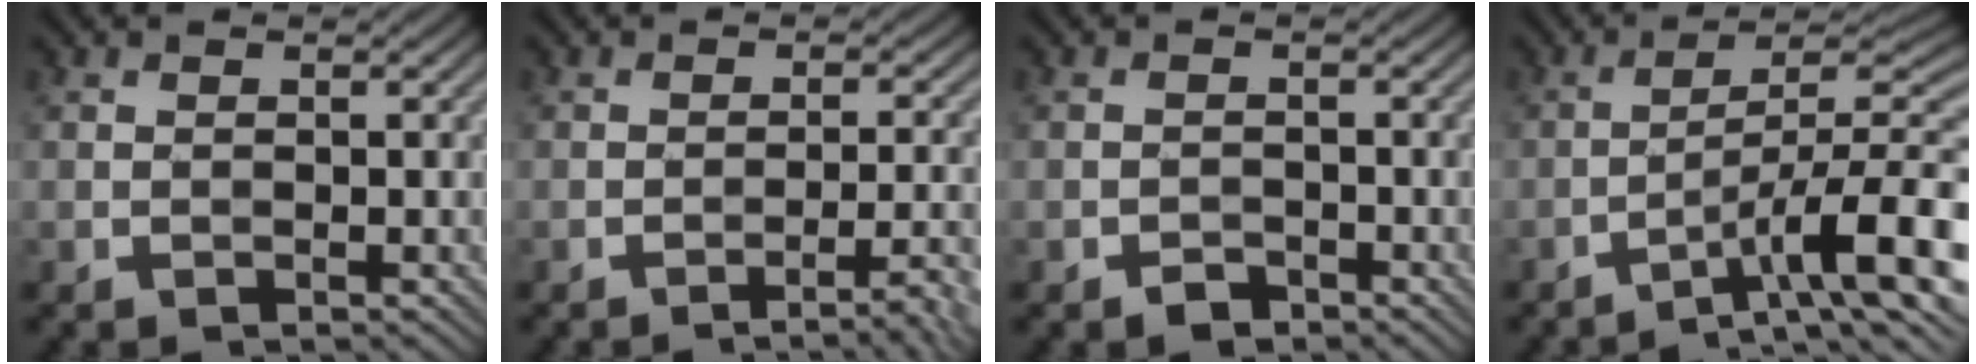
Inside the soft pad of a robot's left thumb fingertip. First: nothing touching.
{"total": 4.4, "force": [-2.6, 0.7, 3.5], "torque": [-0.051, 0.014, -0.044]}
{"total": 1.6, "force": [-1.3, 0.9, 0.5], "torque": [-0.006, 0.000, -0.026]}
{"total": 12.2, "force": [-5.7, 2.5, 10.4], "torque": [-0.161, 0.018, -0.094]}